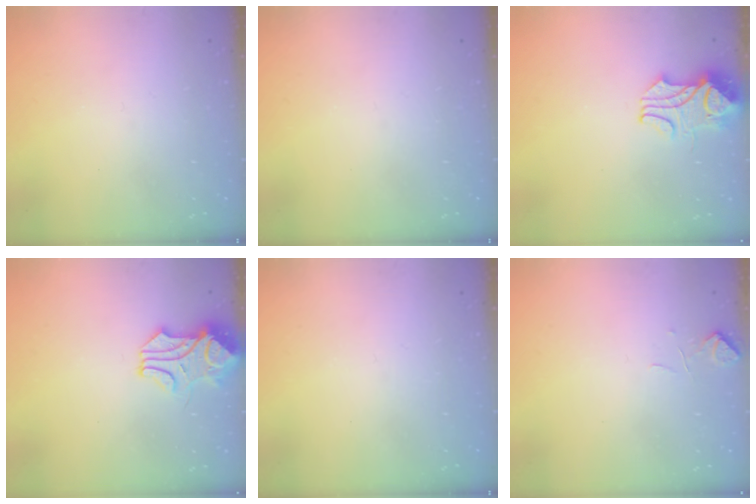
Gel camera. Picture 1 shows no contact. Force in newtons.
{"total": 0.0}
{"total": 2.5, "press": 2.4, "slide": 0.8}
{"total": 1.1, "press": 0.5, "slide": 1.0}
{"total": 0.0}
{"total": 0.8, "press": 0.2, "slide": 0.7}